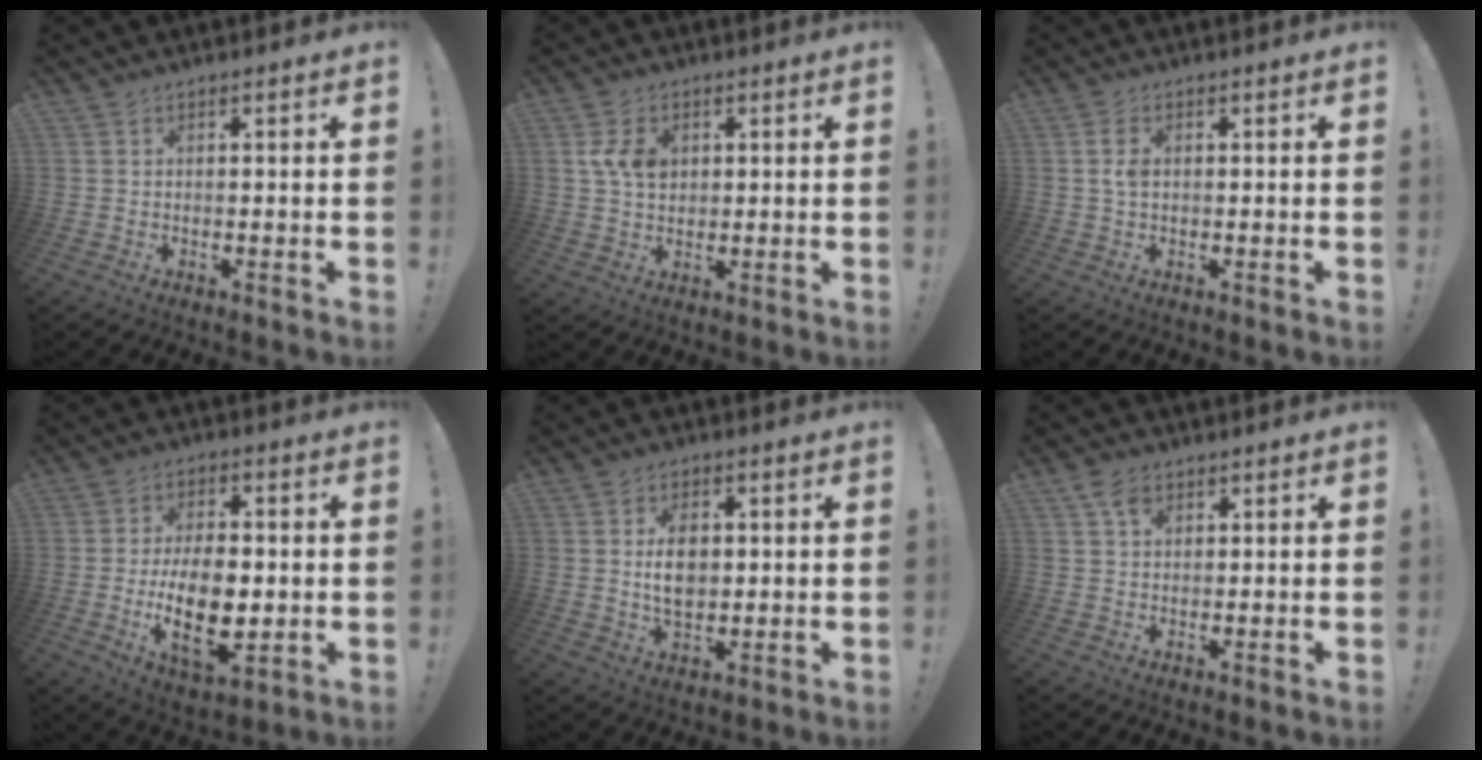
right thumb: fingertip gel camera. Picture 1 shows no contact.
{"total": 7.3, "force": [1.7, 5.4, 4.6], "torque": [-0.075, 0.002, 0.032]}
{"total": 1.6, "force": [0.2, 1.0, 1.2], "torque": [-0.028, 0.005, 0.003]}
{"total": 15.9, "force": [-2.4, 8.2, 13.5], "torque": [-0.240, -0.005, -0.043]}
{"total": 8.6, "force": [0.8, 5.5, 6.5], "torque": [-0.098, -0.002, 0.010]}
{"total": 4.0, "force": [1.9, 2.8, 2.2], "torque": [-0.033, -0.003, 0.035]}